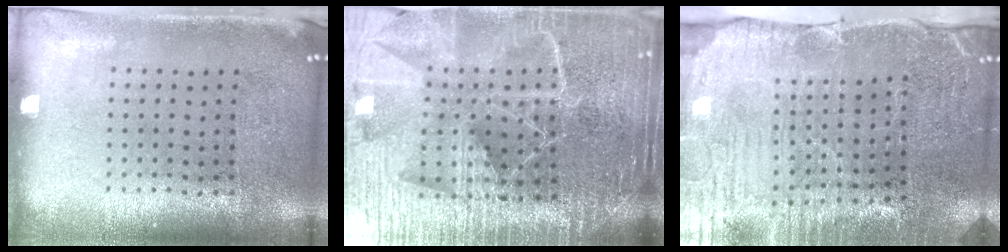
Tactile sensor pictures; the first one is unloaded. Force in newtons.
{"total": 6.3, "press": 5.5, "slide": 3.2}
{"total": 4.0, "press": 4.0, "slide": 0.6}